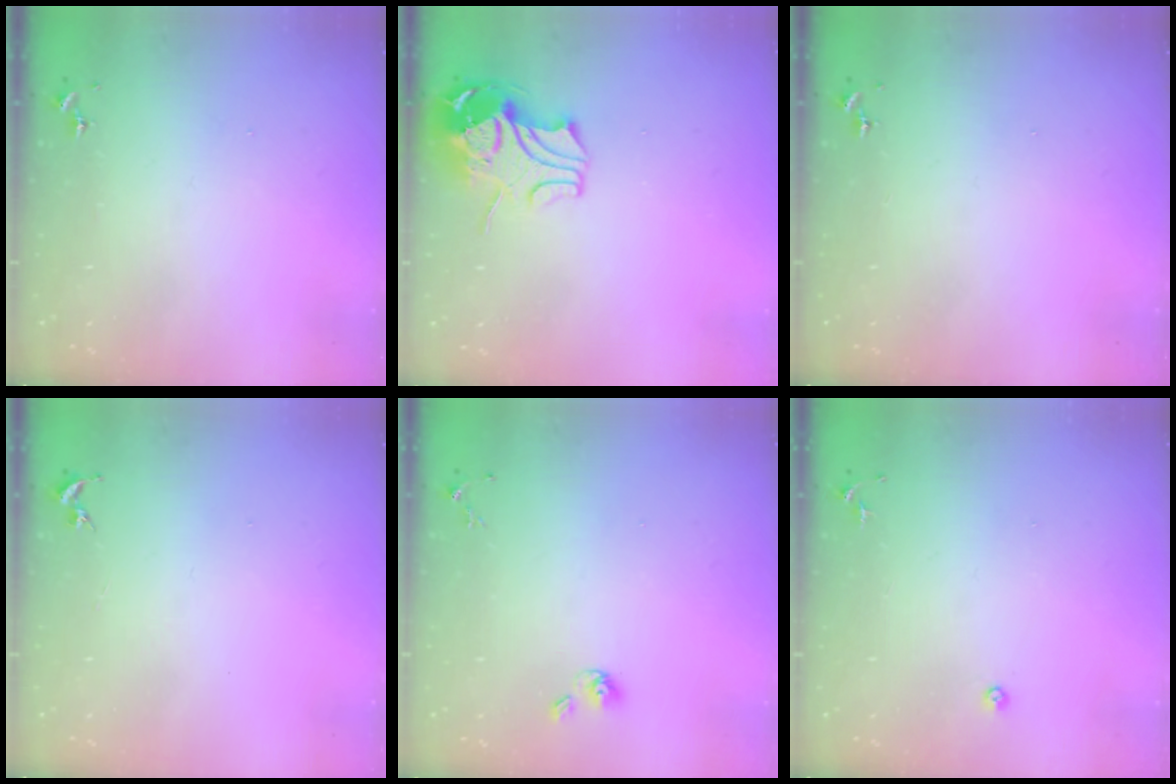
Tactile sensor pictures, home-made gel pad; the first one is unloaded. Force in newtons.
{"total": 11.6, "press": 11.5, "slide": 1.6}
{"total": 0.0}
{"total": 0.0}
{"total": 5.6, "press": 5.1, "slide": 2.3}
{"total": 3.4, "press": 3.3, "slide": 0.7}